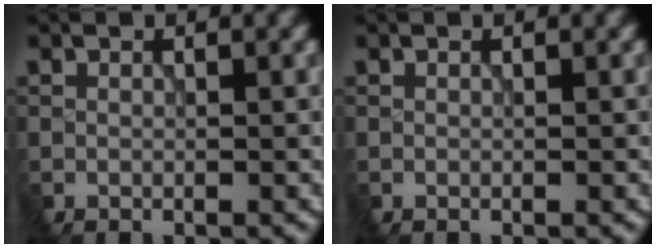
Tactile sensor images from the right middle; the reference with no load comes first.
{"total": 0.0}